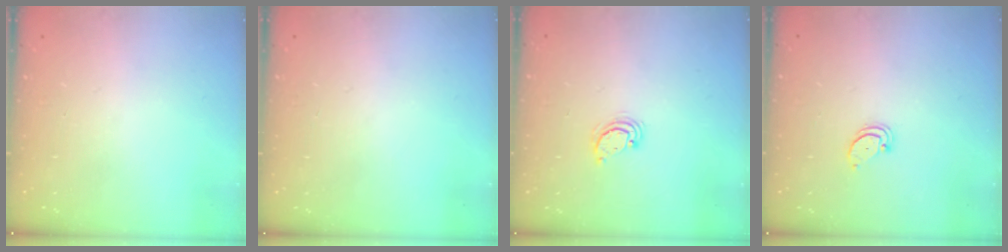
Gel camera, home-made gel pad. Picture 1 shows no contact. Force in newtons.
{"total": 0.0}
{"total": 3.0, "press": 3.0, "slide": 0.2}
{"total": 1.5, "press": 1.5, "slide": 0.2}